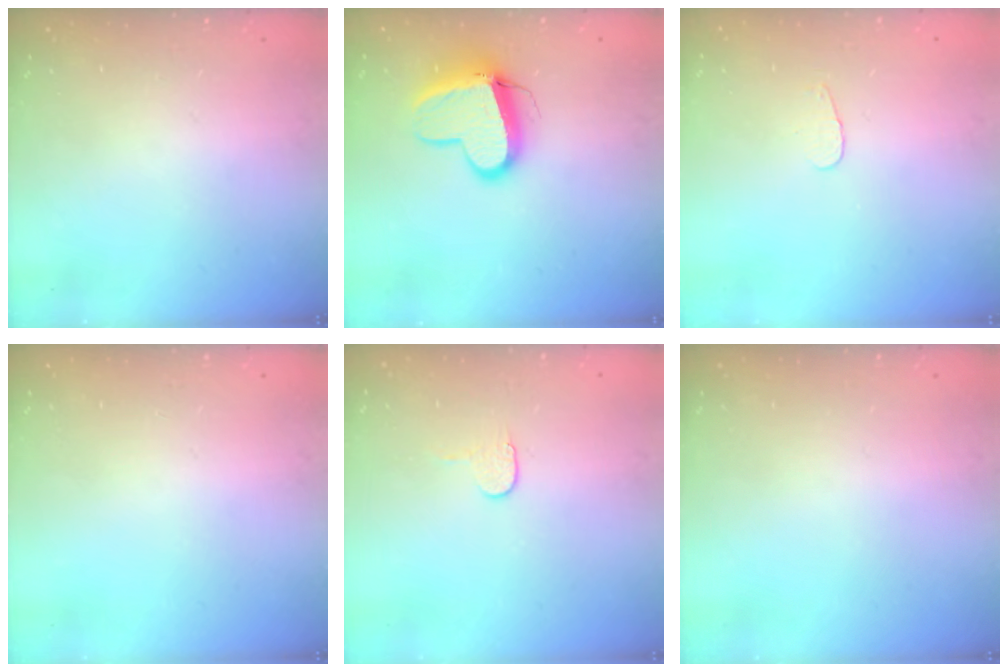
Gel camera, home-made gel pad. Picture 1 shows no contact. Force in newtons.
{"total": 11.7, "press": 11.6, "slide": 1.3}
{"total": 3.1, "press": 3.1, "slide": 0.4}
{"total": 0.0}
{"total": 4.1, "press": 4.1, "slide": 0.4}
{"total": 0.0}